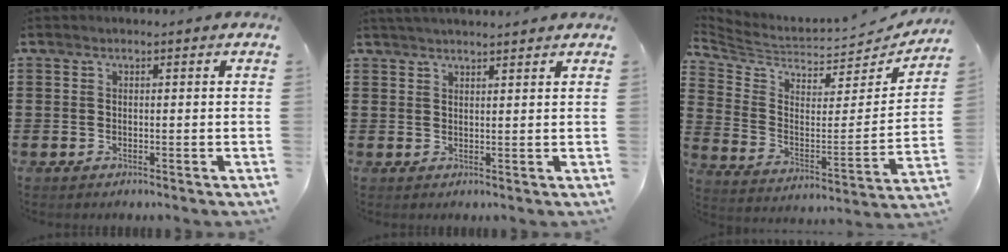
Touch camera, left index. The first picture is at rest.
{"total": 1.7, "force": [1.7, -0.3, 0.3], "torque": [-0.009, 0.001, 0.033]}
{"total": 4.2, "force": [3.6, 1.8, 1.4], "torque": [-0.055, -0.042, 0.059]}